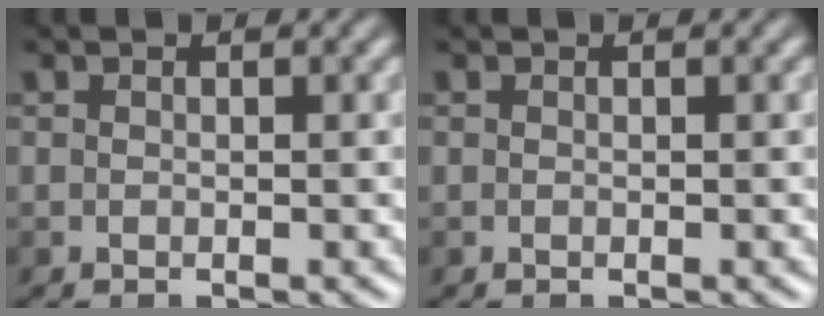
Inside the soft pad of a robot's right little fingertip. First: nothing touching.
{"total": 0.0}